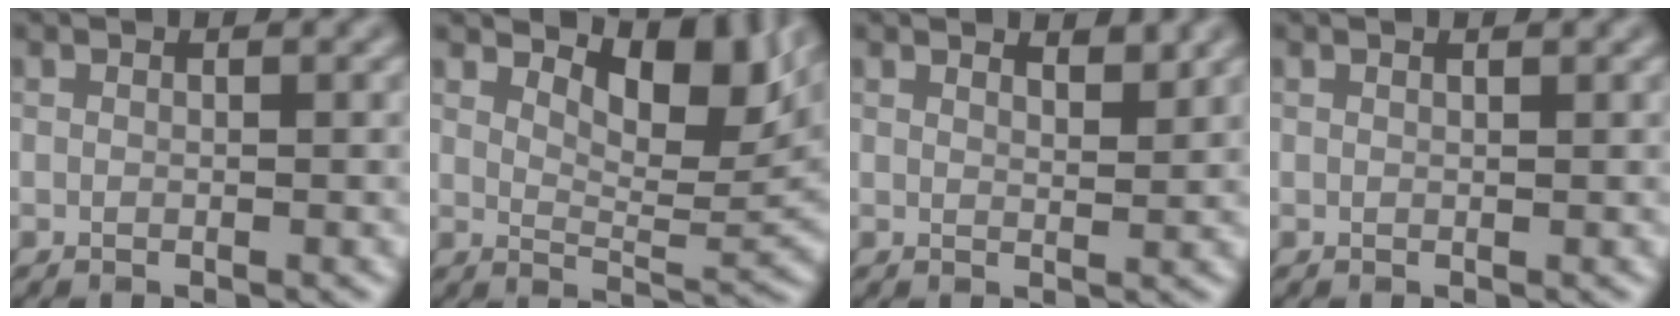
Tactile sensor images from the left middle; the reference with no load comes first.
{"total": 7.0, "force": [3.8, 2.7, 5.2], "torque": [-0.076, -0.005, 0.064]}
{"total": 2.7, "force": [2.3, 0.7, 1.3], "torque": [-0.009, 0.008, 0.021]}
{"total": 0.7, "force": [0.6, 0.2, 0.5], "torque": [-0.010, 0.000, 0.003]}